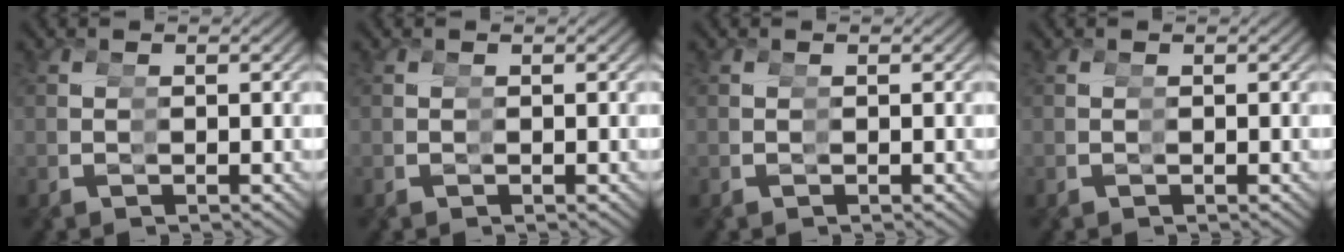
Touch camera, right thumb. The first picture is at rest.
{"total": 0.0}
{"total": 0.0}
{"total": 0.0}